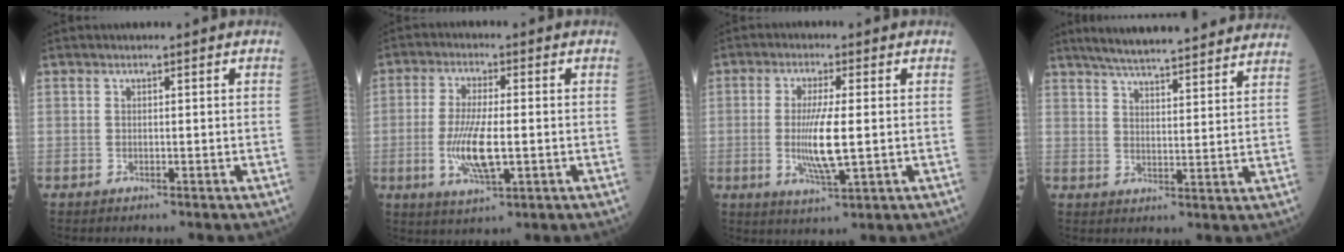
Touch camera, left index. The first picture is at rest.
{"total": 8.3, "force": [-1.5, 1.9, 7.9], "torque": [-0.166, -0.012, -0.026]}
{"total": 7.1, "force": [-0.4, 1.1, 7.0], "torque": [-0.140, -0.009, -0.008]}
{"total": 22.0, "force": [19.8, 2.2, 9.3], "torque": [-0.138, 0.015, 0.258]}